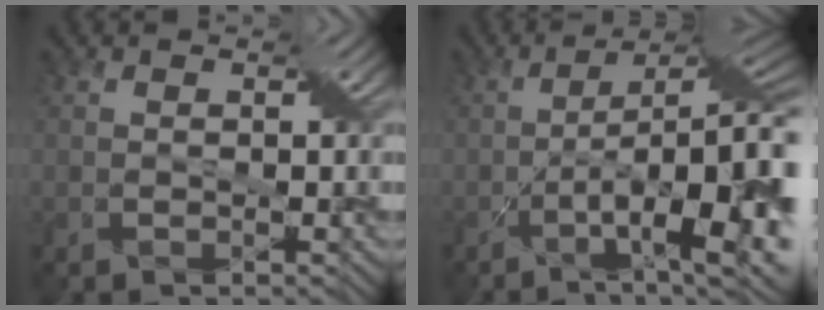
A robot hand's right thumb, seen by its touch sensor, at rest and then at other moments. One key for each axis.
{"total": 18.0, "fx": -4.3, "fy": 6.2, "fz": 16.3, "tx": -0.229, "ty": -0.011, "tz": -0.061}